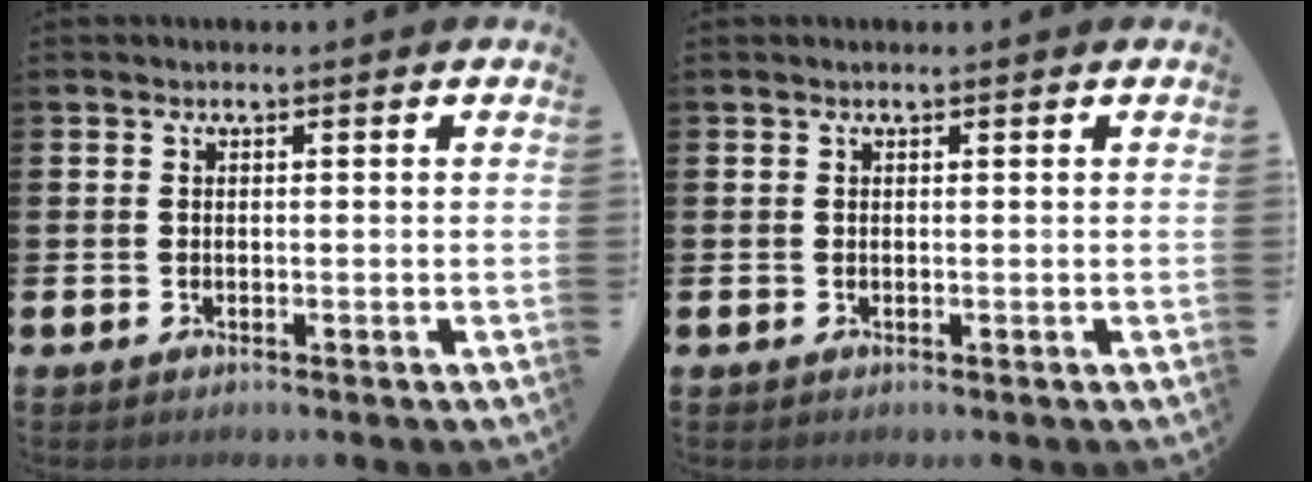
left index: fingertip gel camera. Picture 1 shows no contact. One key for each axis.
{"total": 0.0}